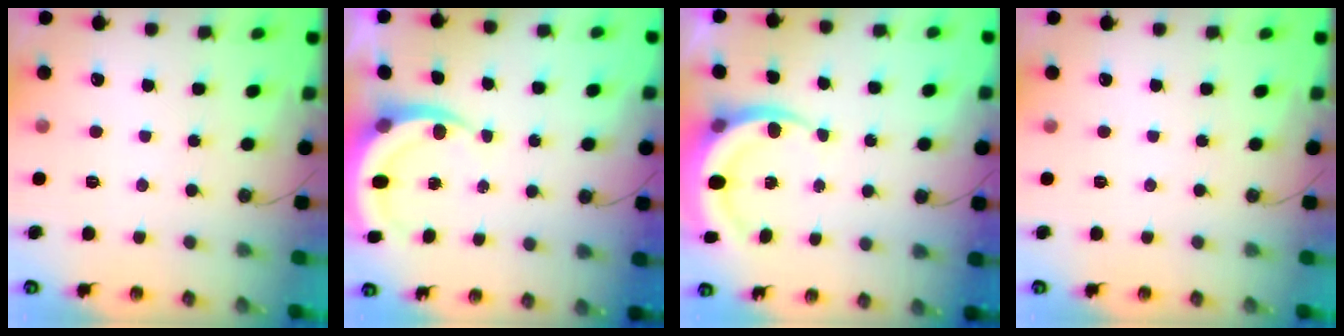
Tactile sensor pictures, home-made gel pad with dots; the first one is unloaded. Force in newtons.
{"total": 5.4, "press": 5.3, "slide": 0.4}
{"total": 7.2, "press": 7.1, "slide": 1.3}
{"total": 0.0}